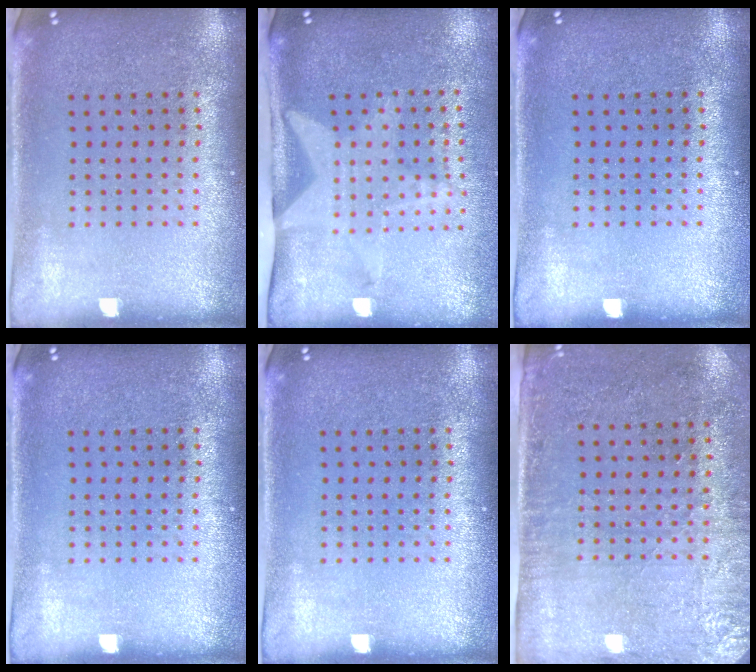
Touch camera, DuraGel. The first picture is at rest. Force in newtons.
{"total": 2.1, "press": 1.6, "slide": 1.3}
{"total": 0.0}
{"total": 0.0}
{"total": 0.0}
{"total": 2.8, "press": 2.4, "slide": 1.4}